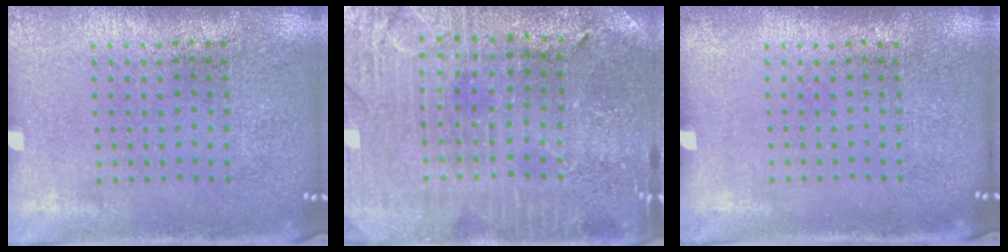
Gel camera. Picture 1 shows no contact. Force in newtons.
{"total": 1.8, "press": 1.8, "slide": 0.4}
{"total": 0.0}